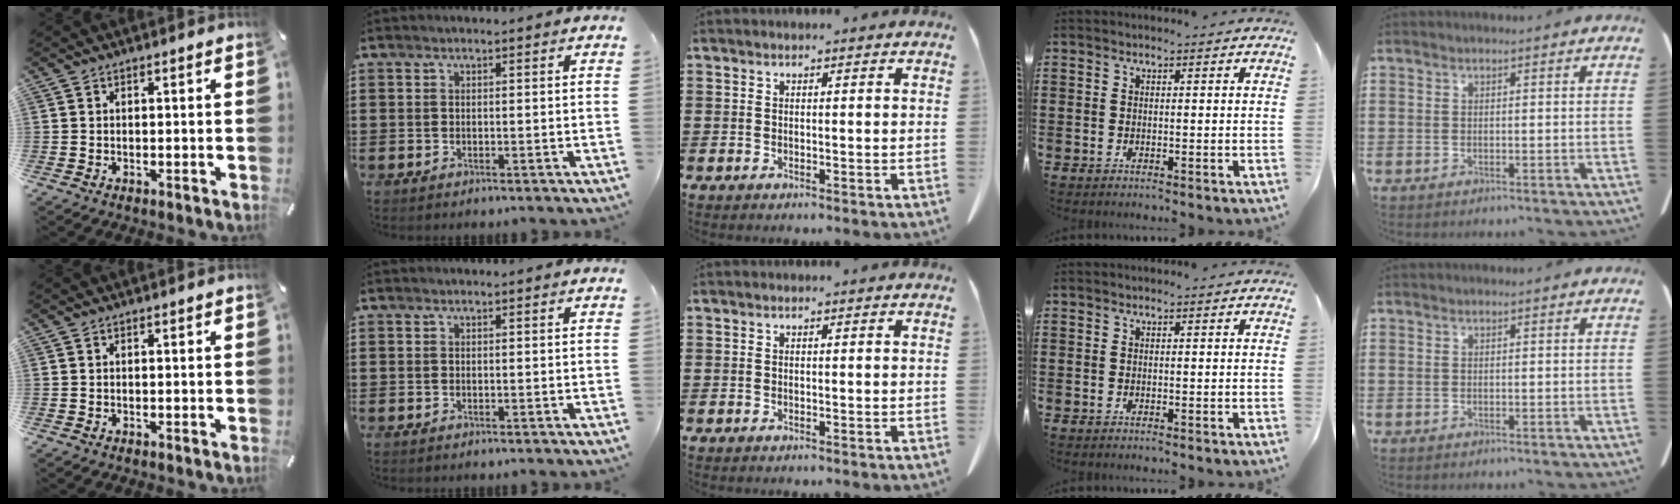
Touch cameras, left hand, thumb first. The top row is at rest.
{}